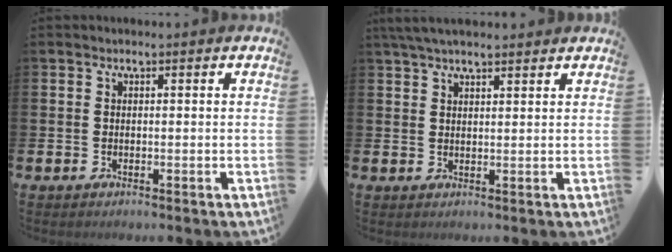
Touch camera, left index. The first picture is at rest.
{"total": 3.9, "force": [3.4, 0.8, 1.6], "torque": [-0.033, -0.005, 0.063]}